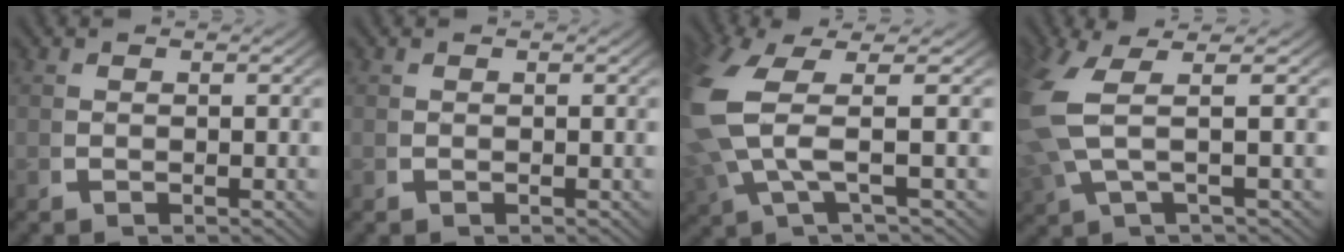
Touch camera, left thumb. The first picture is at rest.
{"total": 0.0}
{"total": 8.9, "force": [1.0, 4.6, 7.6], "torque": [-0.218, -0.026, 0.027]}
{"total": 7.8, "force": [1.8, 3.9, 6.5], "torque": [-0.175, -0.005, 0.032]}